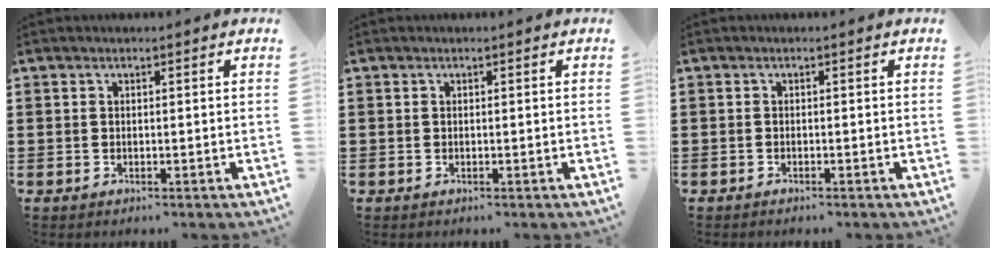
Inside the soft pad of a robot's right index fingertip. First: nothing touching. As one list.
[{"total": 0.0}, {"total": 0.5, "force": [-0.5, 0.1, 0.2], "torque": [-0.004, -0.002, -0.010]}]